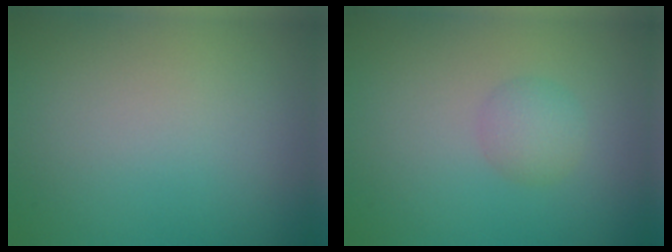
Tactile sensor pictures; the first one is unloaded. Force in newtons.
{"total": 2.0, "press": 2.0, "slide": 0.2}